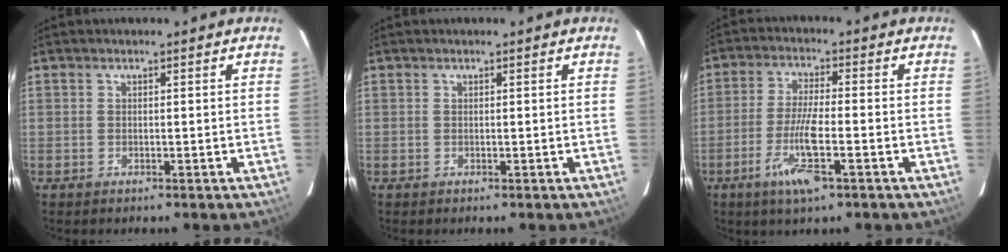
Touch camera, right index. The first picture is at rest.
{"total": 0.0}
{"total": 8.0, "force": [-3.5, 0.6, 7.1], "torque": [-0.141, -0.012, -0.064]}